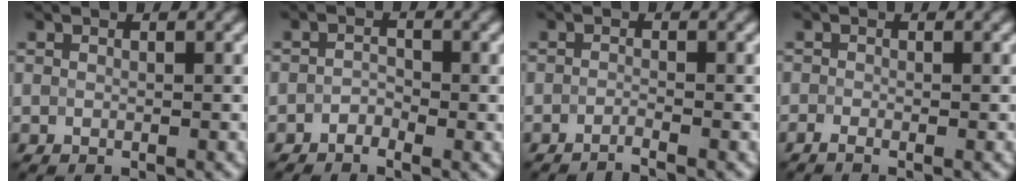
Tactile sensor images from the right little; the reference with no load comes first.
{"total": 1.4, "force": [-1.4, 0.1, -0.3], "torque": [0.000, 0.003, -0.021]}
{"total": 1.7, "force": [-1.6, -0.4, -0.3], "torque": [0.011, -0.005, -0.031]}
{"total": 1.4, "force": [-1.4, -0.2, 0.2], "torque": [-0.004, -0.009, -0.021]}